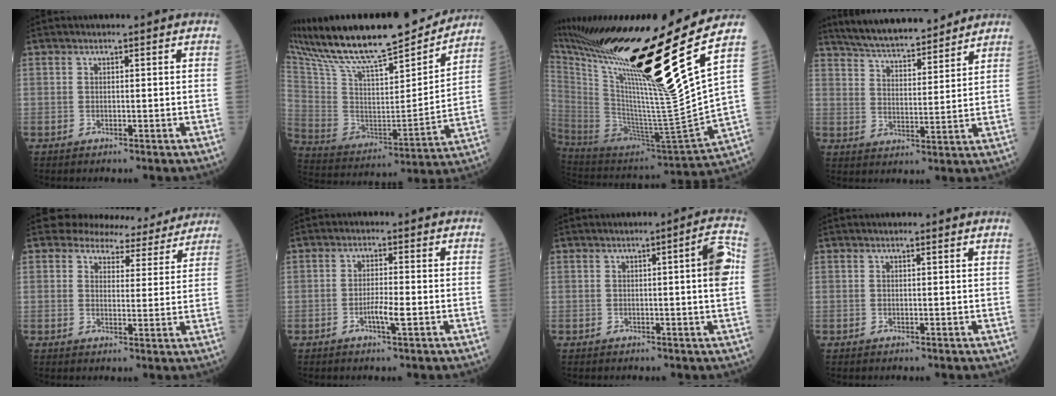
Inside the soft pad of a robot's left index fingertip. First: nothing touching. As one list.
[{"total": 28.2, "force": [24.0, 5.2, 13.9], "torque": [-0.265, -0.010, 0.374]}, {"total": 31.0, "force": [19.3, -3.0, 24.1], "torque": [-0.415, -0.081, 0.326]}, {"total": 14.9, "force": [13.5, 2.2, 5.8], "torque": [-0.098, 0.008, 0.213]}, {"total": 9.8, "force": [9.3, 3.1, 0.8], "torque": [0.008, -0.011, 0.098]}, {"total": 2.8, "force": [-1.1, 0.2, 2.5], "torque": [-0.049, -0.005, -0.022]}, {"total": 4.6, "force": [0.5, -0.3, 4.6], "torque": [-0.059, 0.003, 0.006]}, {"total": 1.0, "force": [0.9, -0.2, 0.4], "torque": [-0.019, -0.002, 0.015]}]